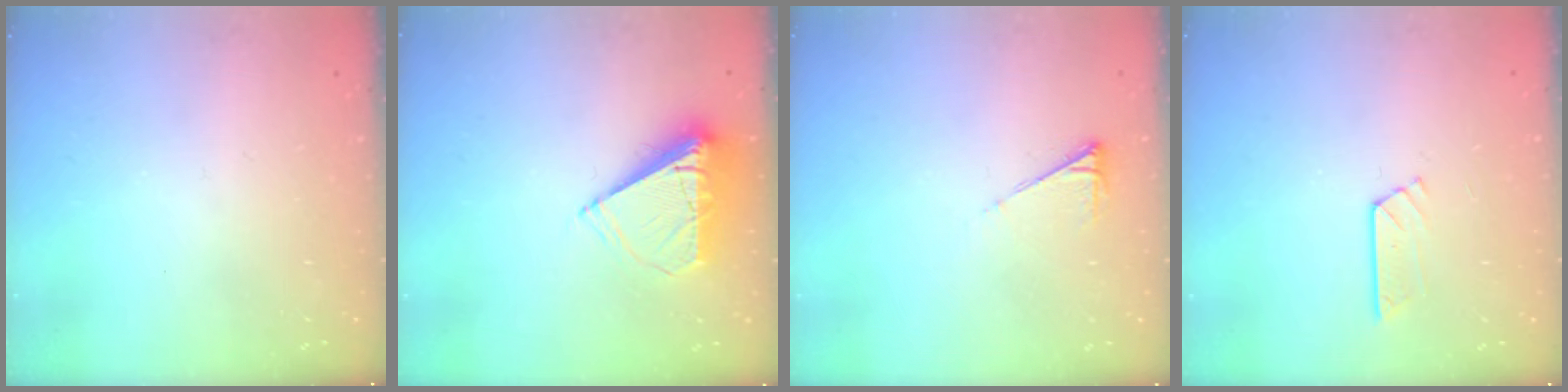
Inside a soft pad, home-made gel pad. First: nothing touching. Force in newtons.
{"total": 8.9, "press": 8.9, "slide": 0.3}
{"total": 3.8, "press": 3.8, "slide": 0.7}
{"total": 3.9, "press": 3.9, "slide": 0.4}